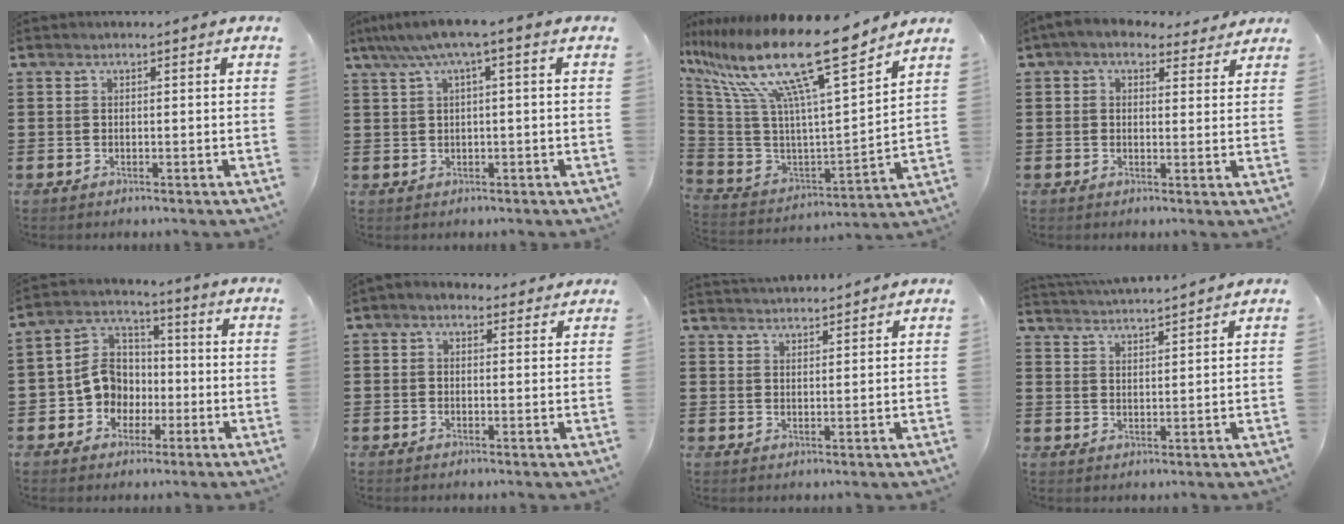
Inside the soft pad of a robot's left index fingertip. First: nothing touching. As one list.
[{"total": 4.0, "force": [0.5, 0.1, 3.9], "torque": [-0.074, 0.001, 0.005]}, {"total": 18.5, "force": [12.8, 2.3, 13.2], "torque": [-0.280, -0.080, 0.201]}, {"total": 3.5, "force": [2.7, 1.5, 1.5], "torque": [-0.042, -0.006, 0.049]}, {"total": 7.9, "force": [-1.8, 7.1, 2.9], "torque": [-0.093, 0.010, -0.037]}, {"total": 1.4, "force": [0.8, 0.9, 0.7], "torque": [-0.016, 0.006, 0.014]}, {"total": 2.5, "force": [2.5, -0.1, -0.1], "torque": [-0.005, -0.007, 0.048]}, {"total": 3.1, "force": [3.0, -0.6, 0.0], "torque": [-0.012, -0.020, 0.053]}]